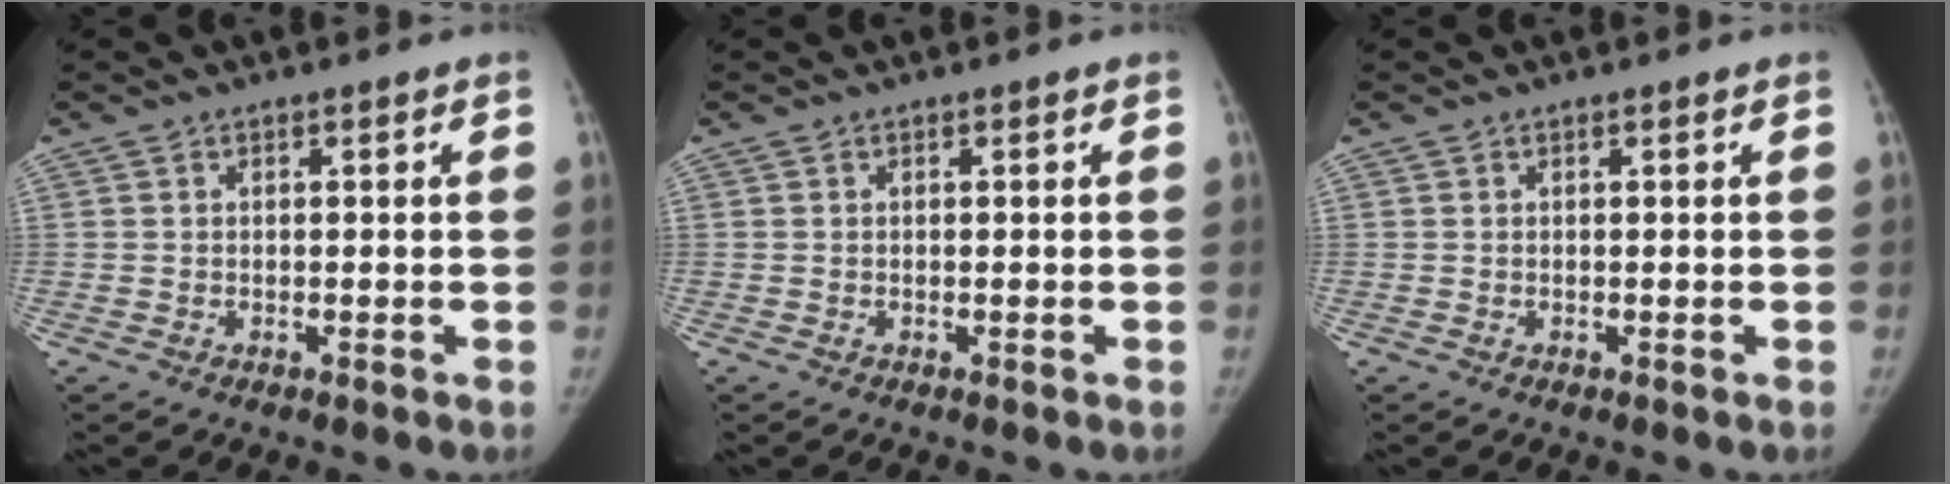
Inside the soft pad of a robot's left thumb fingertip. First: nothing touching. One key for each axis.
{"total": 0.0}
{"total": 0.0}